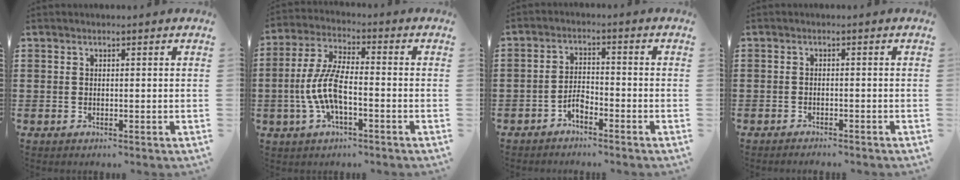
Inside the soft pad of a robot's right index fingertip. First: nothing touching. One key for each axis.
{"total": 8.5, "fx": -2.3, "fy": 2.9, "fz": 7.6, "tx": -0.184, "ty": -0.013, "tz": -0.052}
{"total": 2.9, "fx": -2.2, "fy": 1.0, "fz": 1.5, "tx": -0.039, "ty": 0.006, "tz": -0.048}
{"total": 1.2, "fx": -1.2, "fy": 0.1, "fz": 0.0, "tx": -0.004, "ty": 0.003, "tz": -0.025}